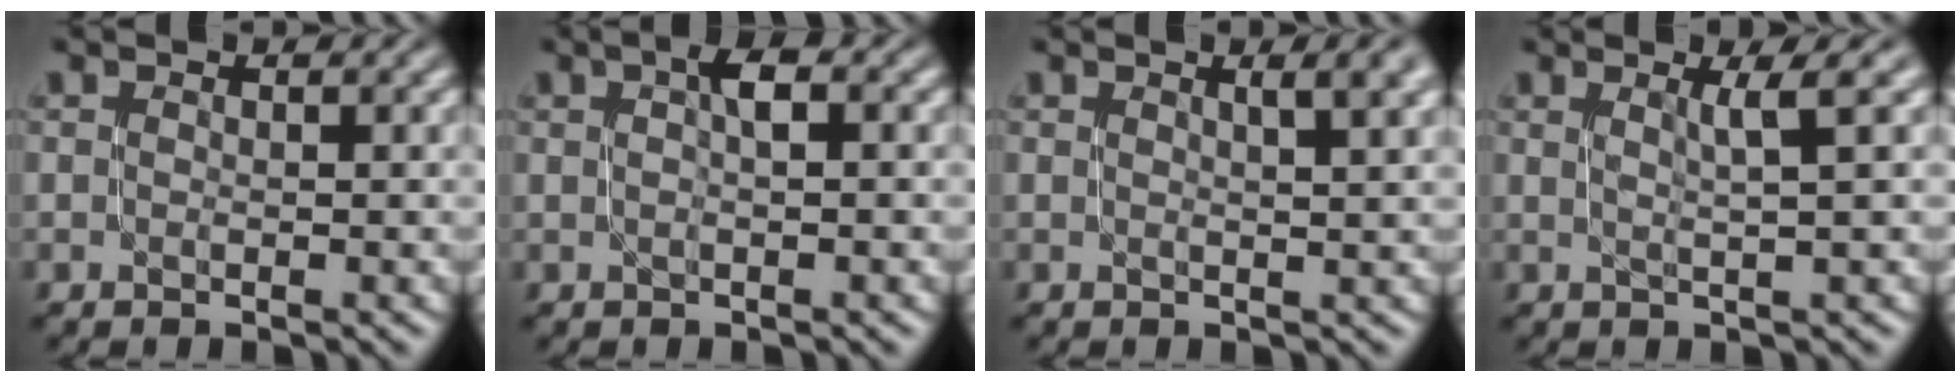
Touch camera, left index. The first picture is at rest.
{"total": 1.8, "force": [0.4, 0.4, 1.7], "torque": [-0.025, 0.006, 0.003]}
{"total": 3.9, "force": [1.4, 1.3, 3.4], "torque": [-0.023, 0.012, 0.010]}
{"total": 2.3, "force": [0.9, 0.2, 2.1], "torque": [-0.032, 0.003, 0.013]}